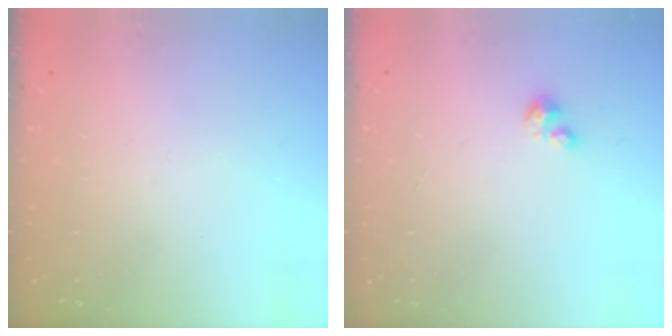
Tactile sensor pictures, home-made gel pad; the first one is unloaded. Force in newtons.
{"total": 2.5, "press": 2.5, "slide": 0.3}